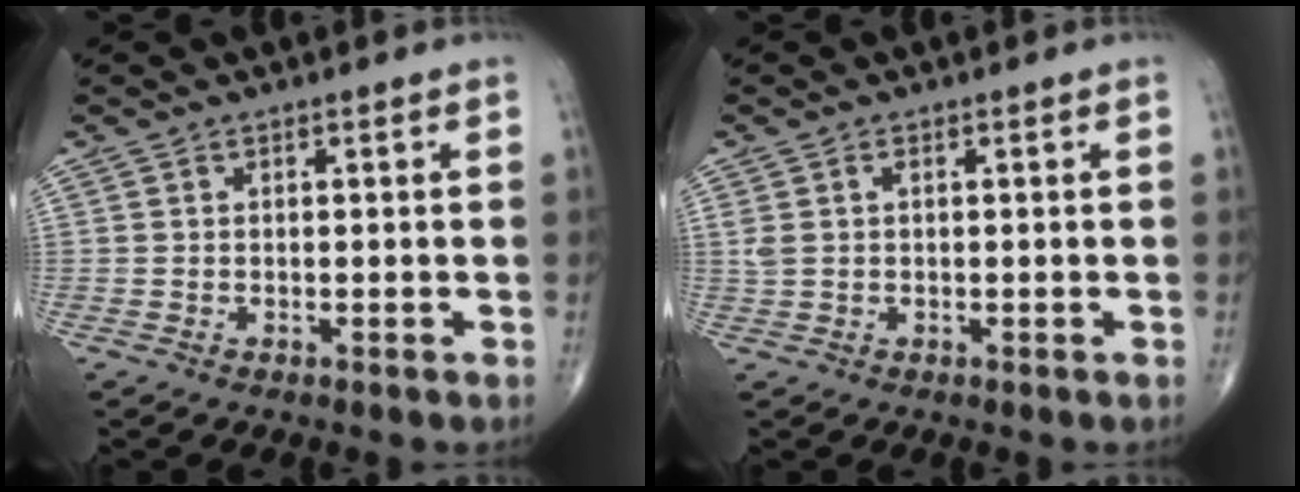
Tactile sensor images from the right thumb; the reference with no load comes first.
{"total": 2.2, "force": [0.5, 1.1, 1.8], "torque": [-0.054, 0.011, 0.014]}